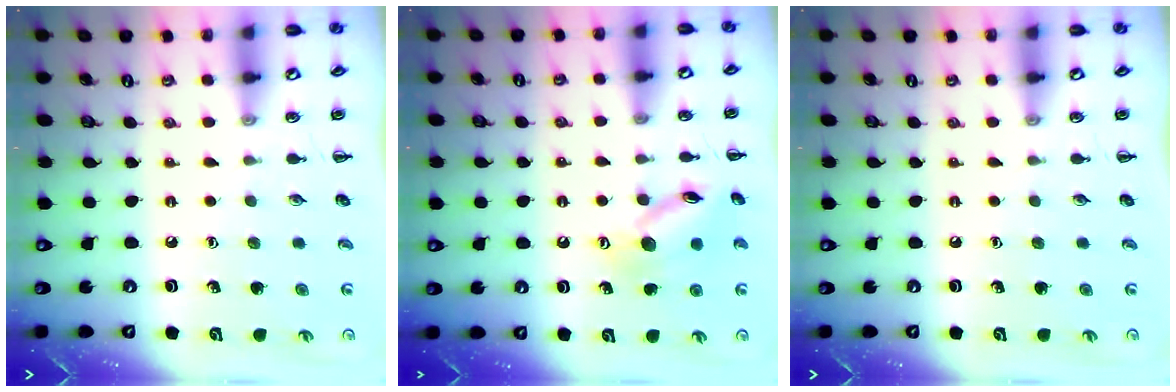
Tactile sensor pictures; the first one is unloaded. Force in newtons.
{"total": 12.8, "press": 12.7, "slide": 0.7}
{"total": 0.0}